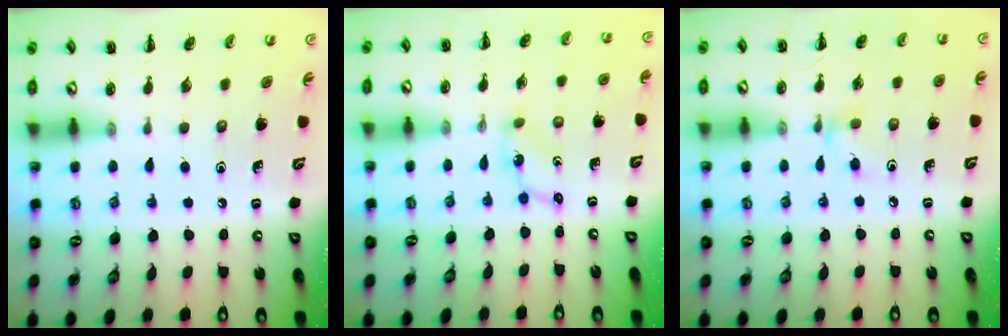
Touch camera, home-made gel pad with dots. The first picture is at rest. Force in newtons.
{"total": 1.7, "press": 1.6, "slide": 0.5}
{"total": 4.7, "press": 4.5, "slide": 1.5}